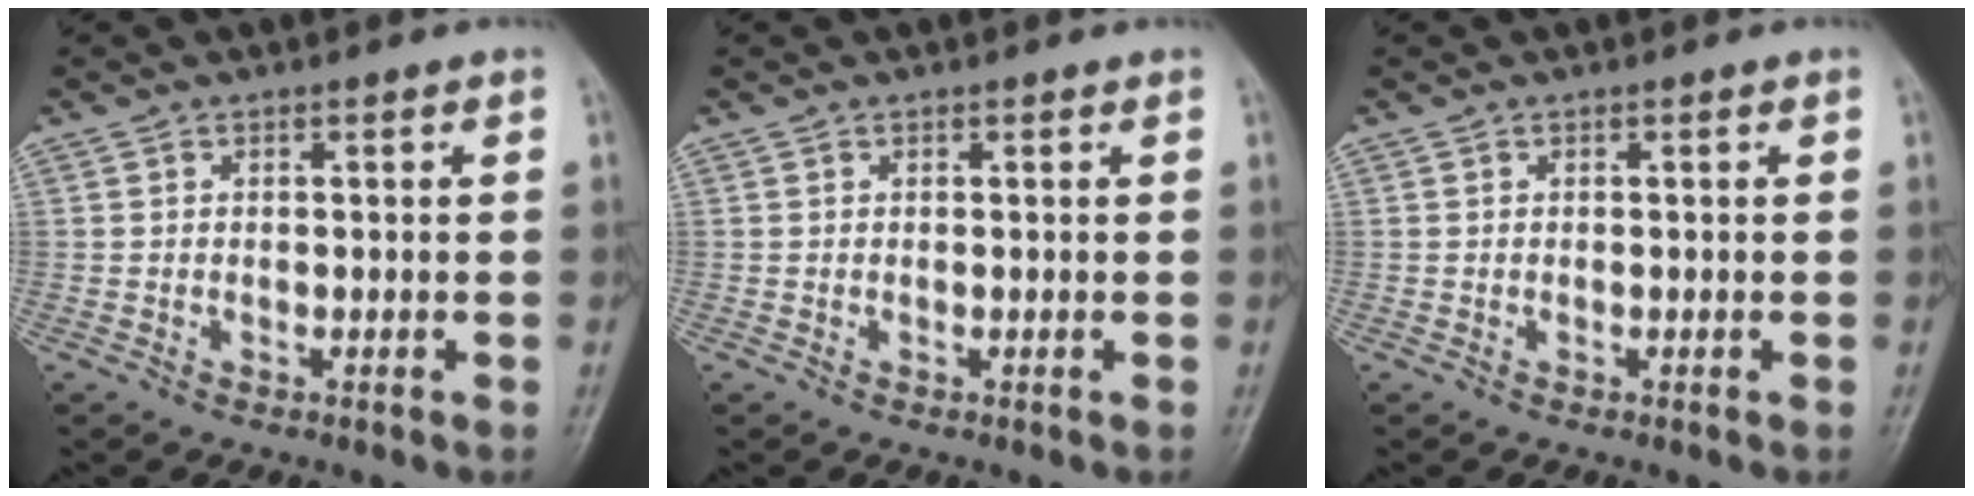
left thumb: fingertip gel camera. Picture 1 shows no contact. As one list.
[{"total": 0.0}, {"total": 0.0}]